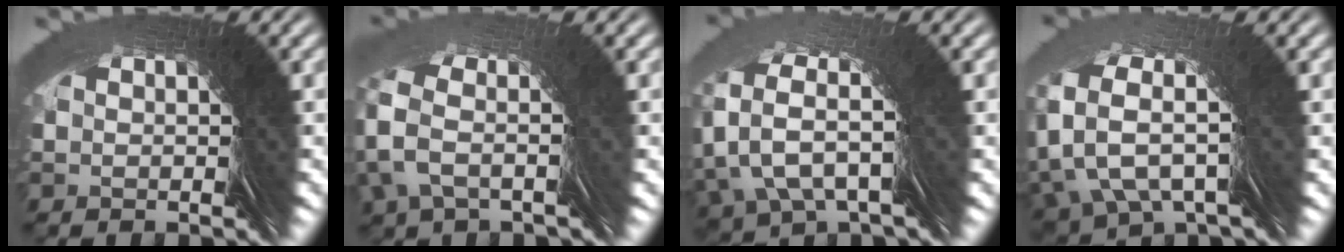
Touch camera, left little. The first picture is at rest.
{"total": 3.7, "force": [3.0, -2.1, -0.7], "torque": [-0.001, 0.053, 0.033]}
{"total": 4.7, "force": [3.8, -1.9, -2.0], "torque": [-0.012, 0.033, 0.051]}
{"total": 4.0, "force": [4.0, 0.0, -0.1], "torque": [-0.033, 0.029, 0.052]}